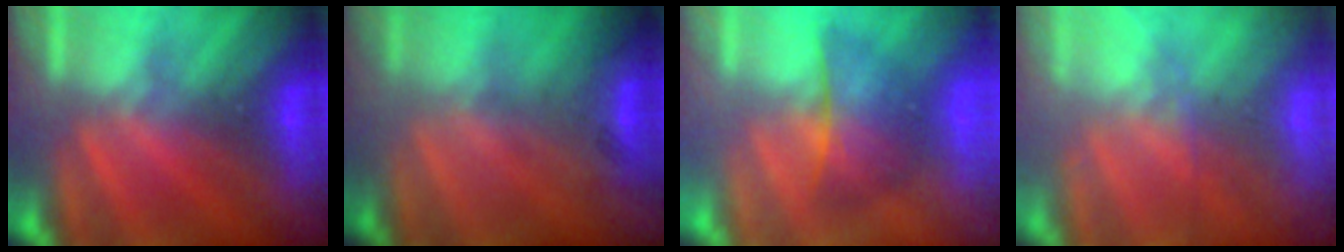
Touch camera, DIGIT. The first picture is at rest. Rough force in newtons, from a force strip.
{"total": 2.2}
{"total": 2.1}
{"total": 10.9}